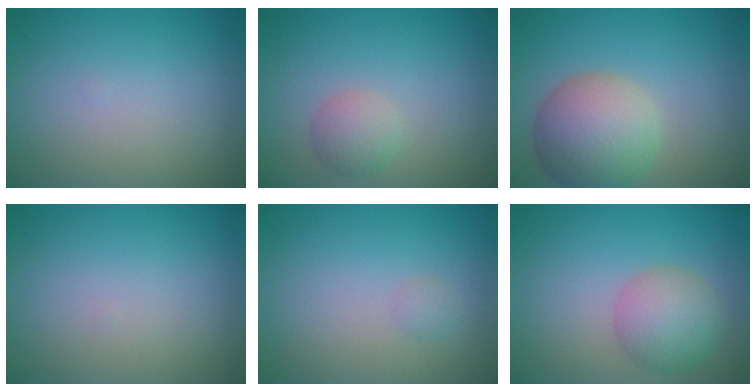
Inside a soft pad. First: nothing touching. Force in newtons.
{"total": 2.2, "press": 2.2, "slide": 0.1}
{"total": 7.2, "press": 7.2, "slide": 0.4}
{"total": 0.0}
{"total": 0.7, "press": 0.7, "slide": 0.0}
{"total": 4.3, "press": 4.3, "slide": 0.1}